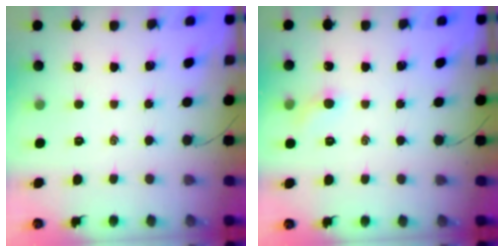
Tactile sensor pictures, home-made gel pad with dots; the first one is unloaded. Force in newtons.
{"total": 4.1, "press": 3.9, "slide": 1.2}